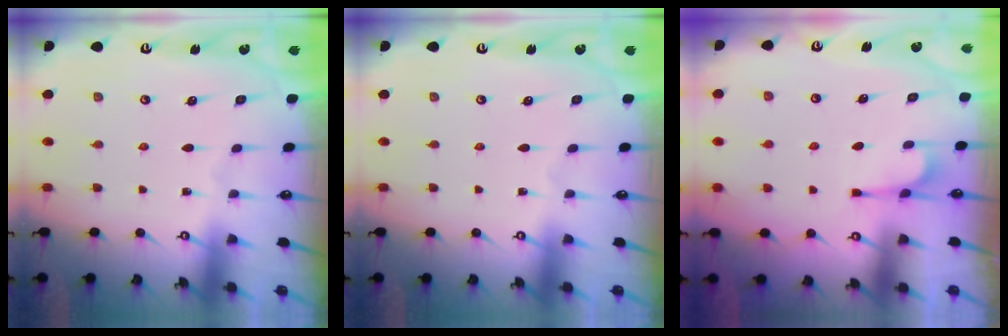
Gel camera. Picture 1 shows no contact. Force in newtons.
{"total": 0.0}
{"total": 1.5, "press": 1.0, "slide": 1.1}